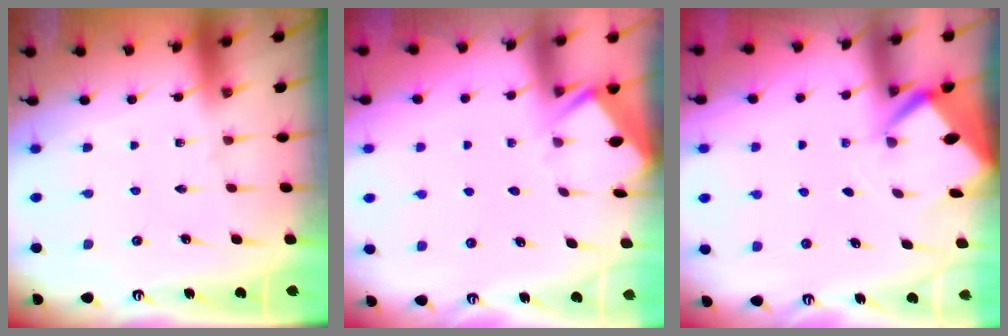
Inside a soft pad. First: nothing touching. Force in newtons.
{"total": 3.7, "press": 3.7, "slide": 0.3}
{"total": 3.0, "press": 3.0, "slide": 0.2}